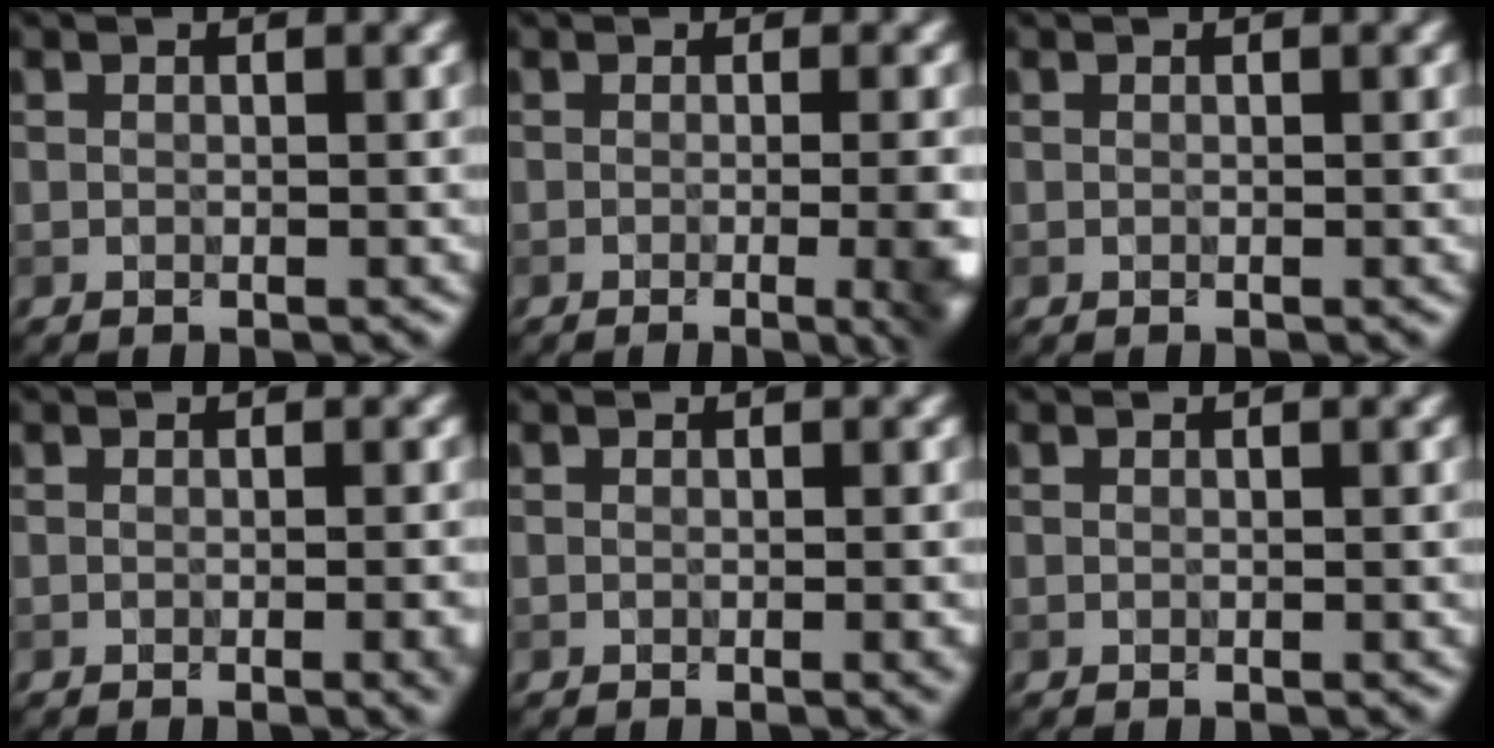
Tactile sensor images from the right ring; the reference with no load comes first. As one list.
[{"total": 9.4, "force": [-1.2, 4.6, 8.2], "torque": [-0.016, 0.022, -0.006]}, {"total": 0.0}, {"total": 2.9, "force": [-0.7, 1.1, 2.6], "torque": [0.000, 0.007, -0.004]}, {"total": 1.5, "force": [-0.3, 0.6, 1.4], "torque": [-0.001, -0.001, -0.005]}, {"total": 0.0}]